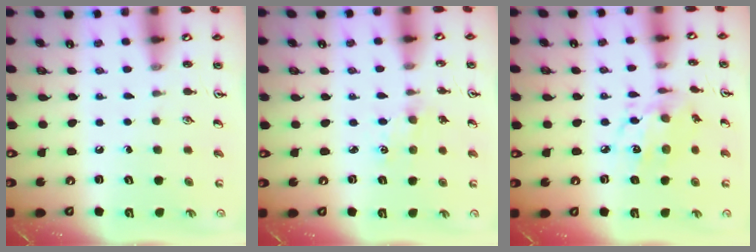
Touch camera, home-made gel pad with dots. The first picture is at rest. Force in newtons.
{"total": 1.2, "press": 1.2, "slide": 0.2}
{"total": 8.4, "press": 8.4, "slide": 0.6}